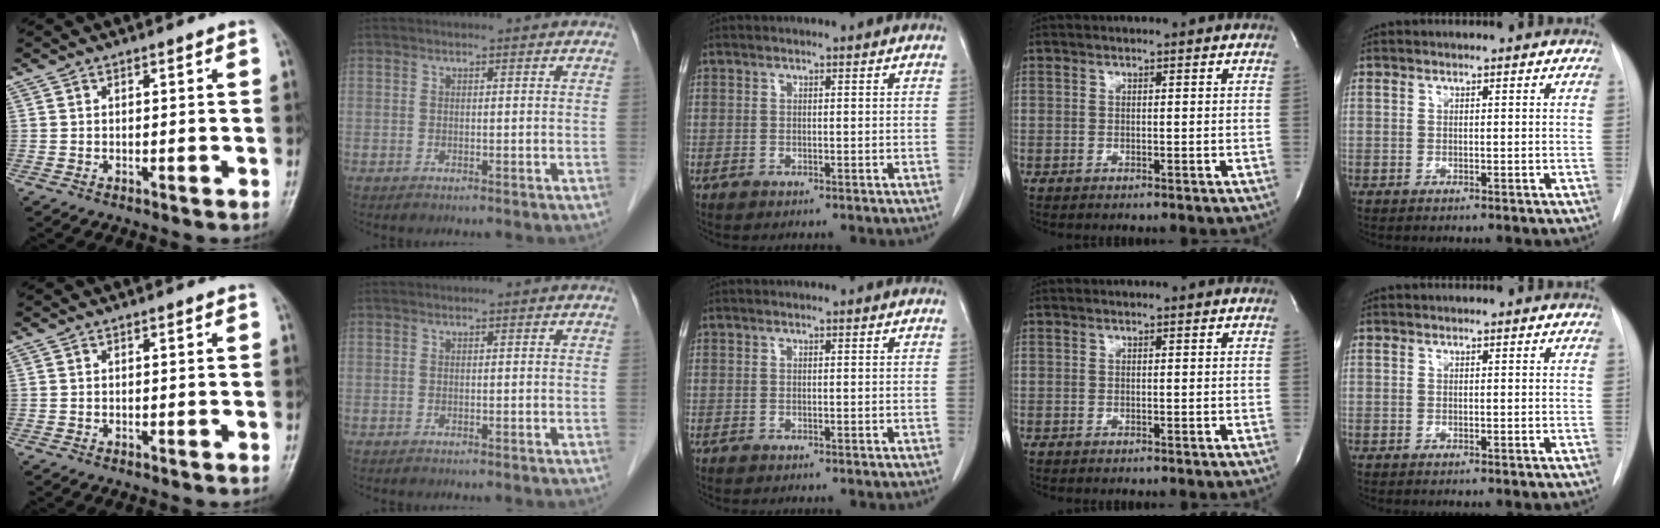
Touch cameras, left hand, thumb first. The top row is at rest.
{}